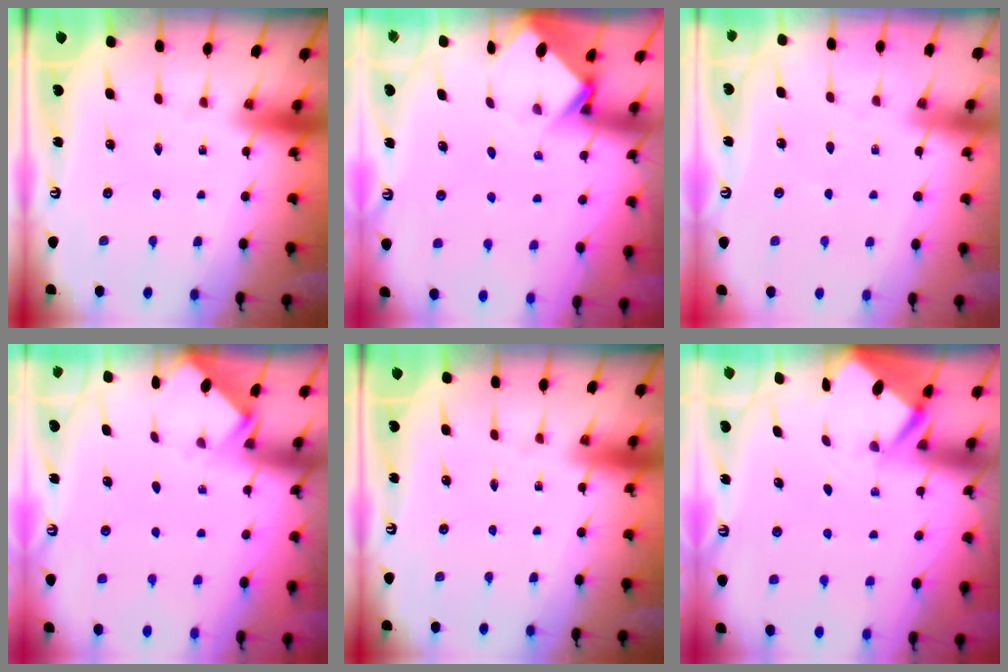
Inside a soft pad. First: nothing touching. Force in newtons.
{"total": 3.8, "press": 3.8, "slide": 0.2}
{"total": 3.0, "press": 2.9, "slide": 0.4}
{"total": 2.5, "press": 2.4, "slide": 0.4}
{"total": 0.0}
{"total": 2.5, "press": 2.5, "slide": 0.3}